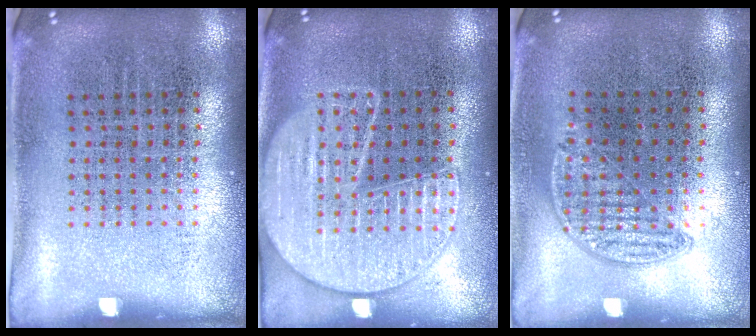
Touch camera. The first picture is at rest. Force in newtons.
{"total": 1.9, "press": 1.9, "slide": 0.2}
{"total": 0.8, "press": 0.6, "slide": 0.5}